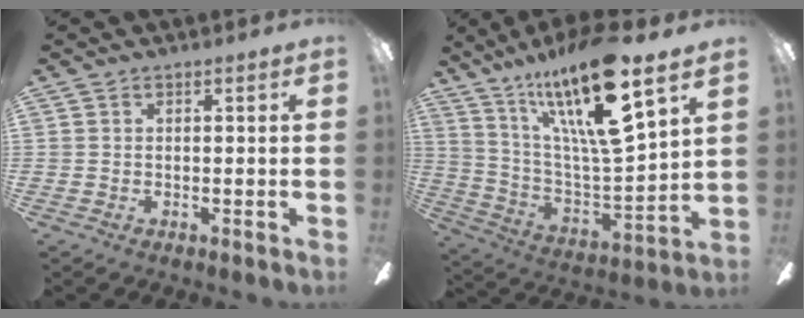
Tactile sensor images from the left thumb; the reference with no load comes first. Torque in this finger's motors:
{"motor_torque": [0.39, 0.44, 1.32, -1.45, 0.17]}